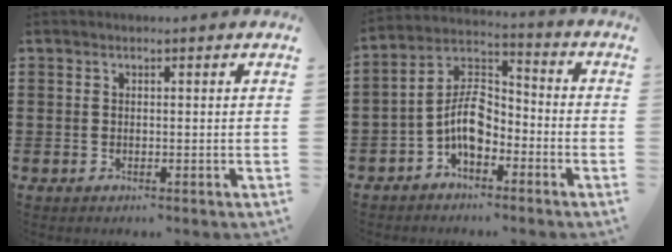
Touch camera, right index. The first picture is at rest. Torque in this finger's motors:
{"motor_torque": [2.14, 0.00, 1.06, 0.13]}